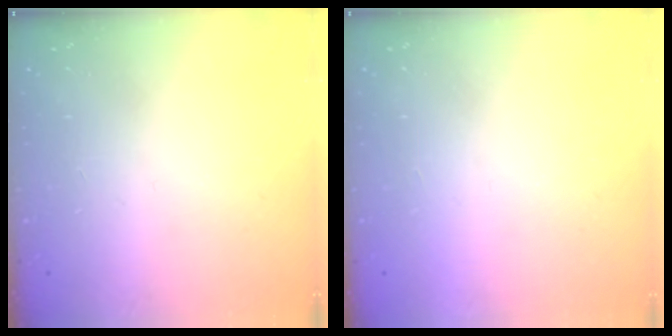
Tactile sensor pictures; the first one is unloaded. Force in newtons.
{"total": 1.6, "press": 1.6, "slide": 0.1}